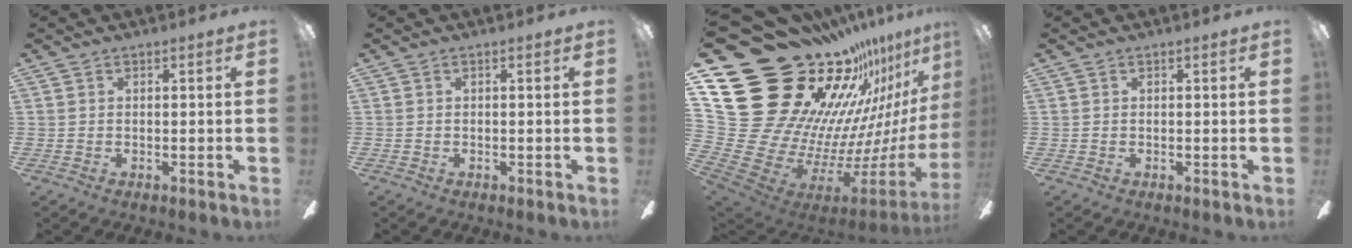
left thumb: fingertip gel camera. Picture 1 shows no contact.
{"total": 0.0}
{"total": 30.4, "force": [19.9, 17.5, 14.8], "torque": [-0.160, -0.265, 0.463]}
{"total": 0.0}